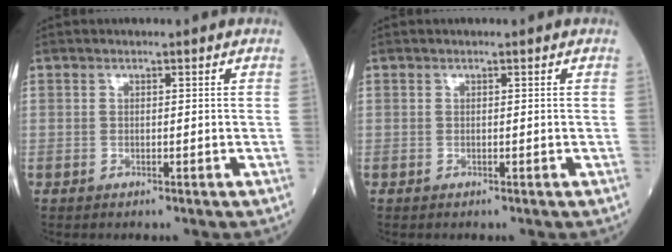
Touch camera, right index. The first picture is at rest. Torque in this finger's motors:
{"motor_torque": [0.01, -0.04, 0.06, -0.01]}